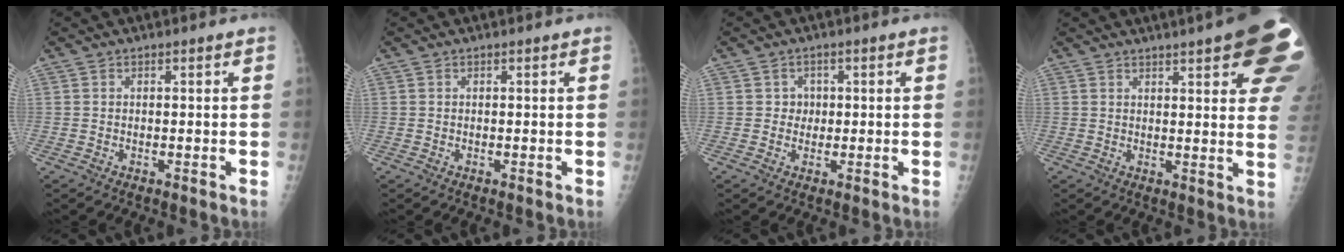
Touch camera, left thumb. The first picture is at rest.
{"total": 0.0}
{"total": 2.5, "force": [0.1, 2.3, 0.7], "torque": [0.011, 0.007, -0.004]}
{"total": 18.7, "force": [9.5, 4.4, 15.6], "torque": [-0.161, -0.016, 0.106]}